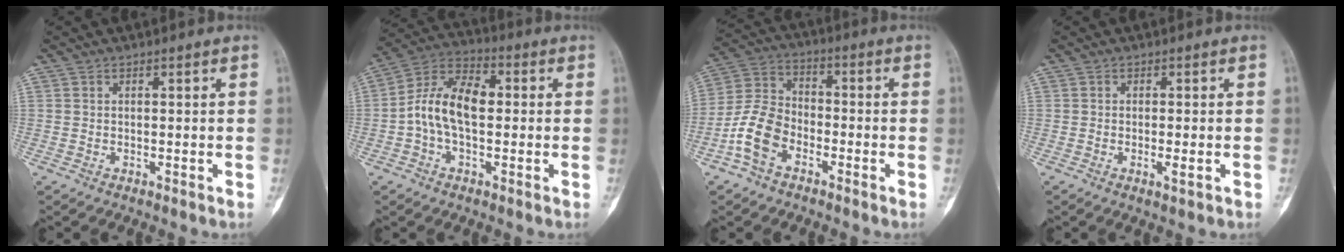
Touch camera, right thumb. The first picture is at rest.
{"total": 11.4, "force": [-0.3, 6.6, 9.2], "torque": [-0.169, 0.036, -0.014]}
{"total": 10.0, "force": [-4.7, 6.5, 5.9], "torque": [-0.113, 0.036, -0.099]}
{"total": 1.9, "force": [-0.5, 0.4, 1.8], "torque": [-0.032, -0.005, -0.009]}